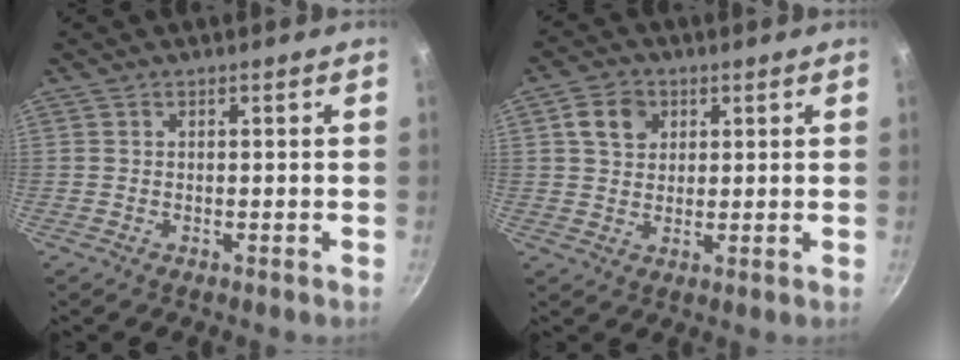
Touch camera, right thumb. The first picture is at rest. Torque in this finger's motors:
{"motor_torque": [0.30, 1.20, 0.18, 0.04, 0.22]}